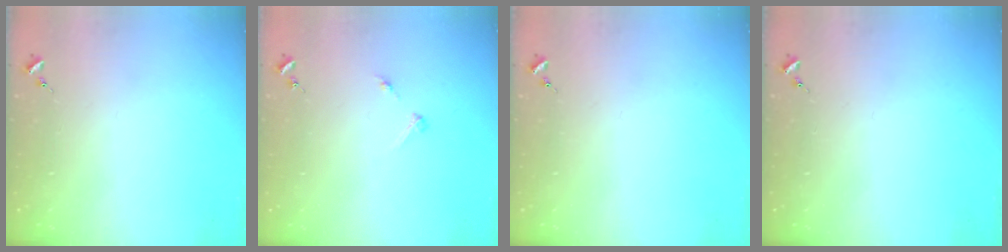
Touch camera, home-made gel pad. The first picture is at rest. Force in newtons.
{"total": 2.8, "press": 2.8, "slide": 0.3}
{"total": 0.0}
{"total": 0.0}